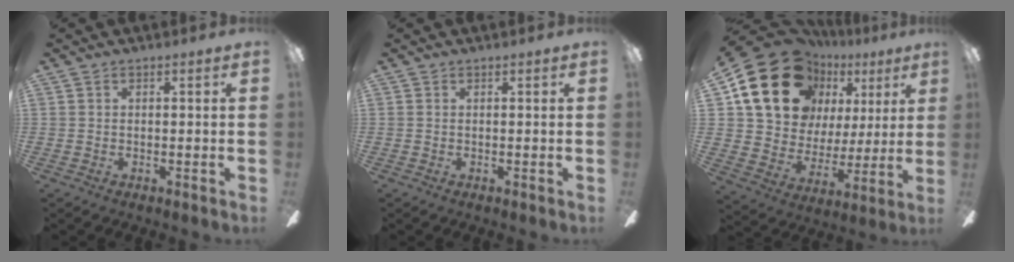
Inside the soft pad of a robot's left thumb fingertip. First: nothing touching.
{"total": 0.0}
{"total": 23.2, "force": [12.5, 16.1, 11.1], "torque": [-0.215, -0.057, 0.245]}